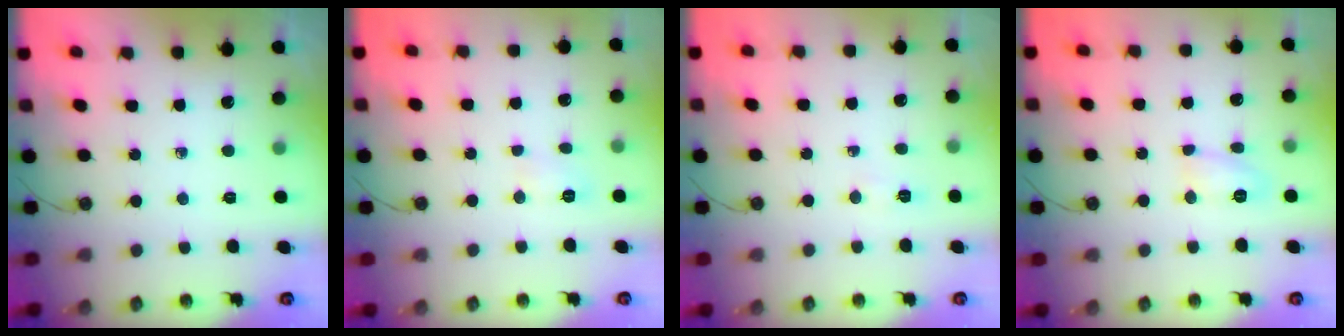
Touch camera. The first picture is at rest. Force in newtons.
{"total": 4.2, "press": 4.2, "slide": 0.4}
{"total": 2.9, "press": 2.9, "slide": 0.5}
{"total": 6.6, "press": 6.6, "slide": 0.5}